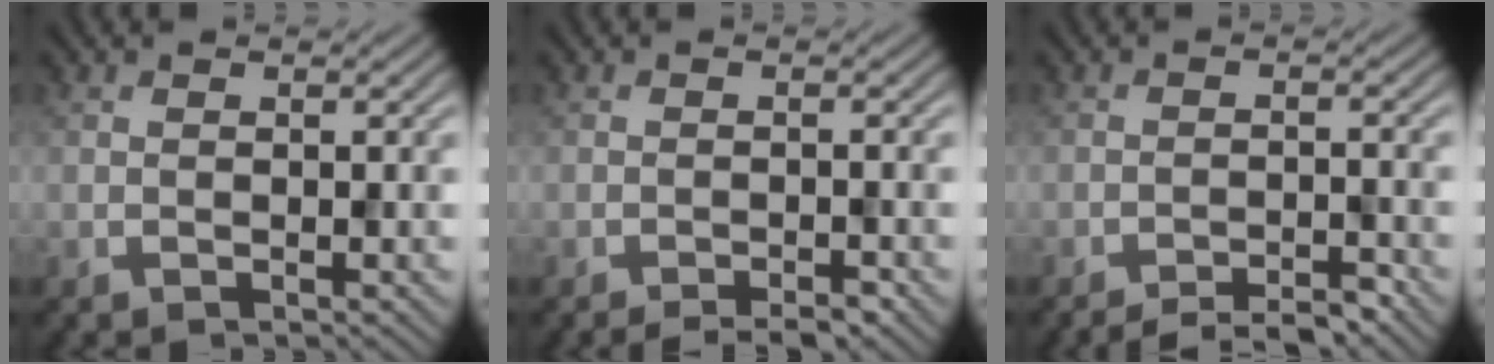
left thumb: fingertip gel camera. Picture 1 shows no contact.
{"total": 2.5, "force": [-2.0, 0.3, 1.4], "torque": [-0.018, 0.003, -0.030]}
{"total": 4.6, "force": [-4.1, 0.5, 2.0], "torque": [-0.030, 0.008, -0.065]}